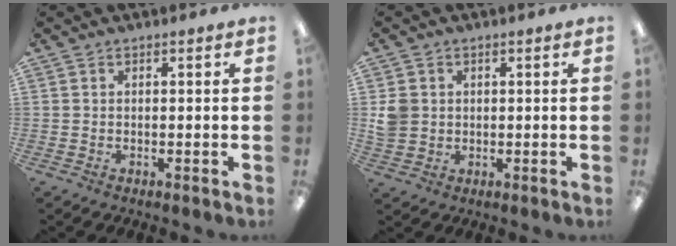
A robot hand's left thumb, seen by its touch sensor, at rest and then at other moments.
{"total": 4.7, "force": [0.6, 4.4, 1.4], "torque": [-0.024, 0.007, 0.015]}